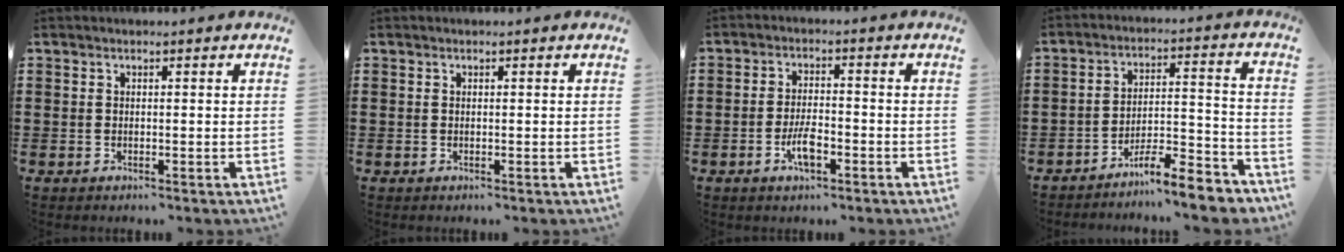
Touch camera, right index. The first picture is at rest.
{"total": 0.0}
{"total": 4.6, "force": [-1.9, 1.7, 3.8], "torque": [-0.077, 0.002, -0.038]}
{"total": 7.9, "force": [-7.3, 0.7, 2.8], "torque": [-0.036, 0.013, -0.139]}